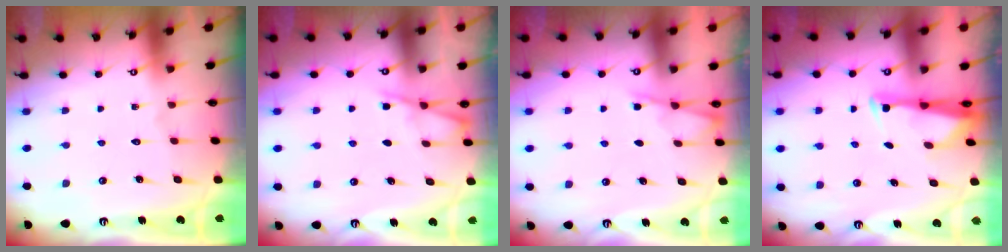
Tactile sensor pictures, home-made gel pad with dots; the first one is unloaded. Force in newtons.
{"total": 4.2, "press": 4.2, "slide": 0.6}
{"total": 4.2, "press": 4.2, "slide": 0.4}
{"total": 2.9, "press": 2.8, "slide": 0.7}